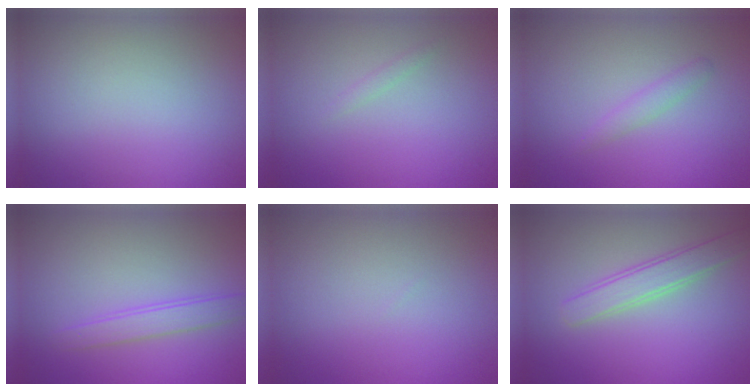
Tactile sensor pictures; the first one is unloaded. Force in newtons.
{"total": 0.5, "press": 0.5, "slide": 0.0}
{"total": 1.2, "press": 1.2, "slide": 0.0}
{"total": 2.0, "press": 2.0, "slide": 0.2}
{"total": 0.0}
{"total": 2.7, "press": 2.7, "slide": 0.1}